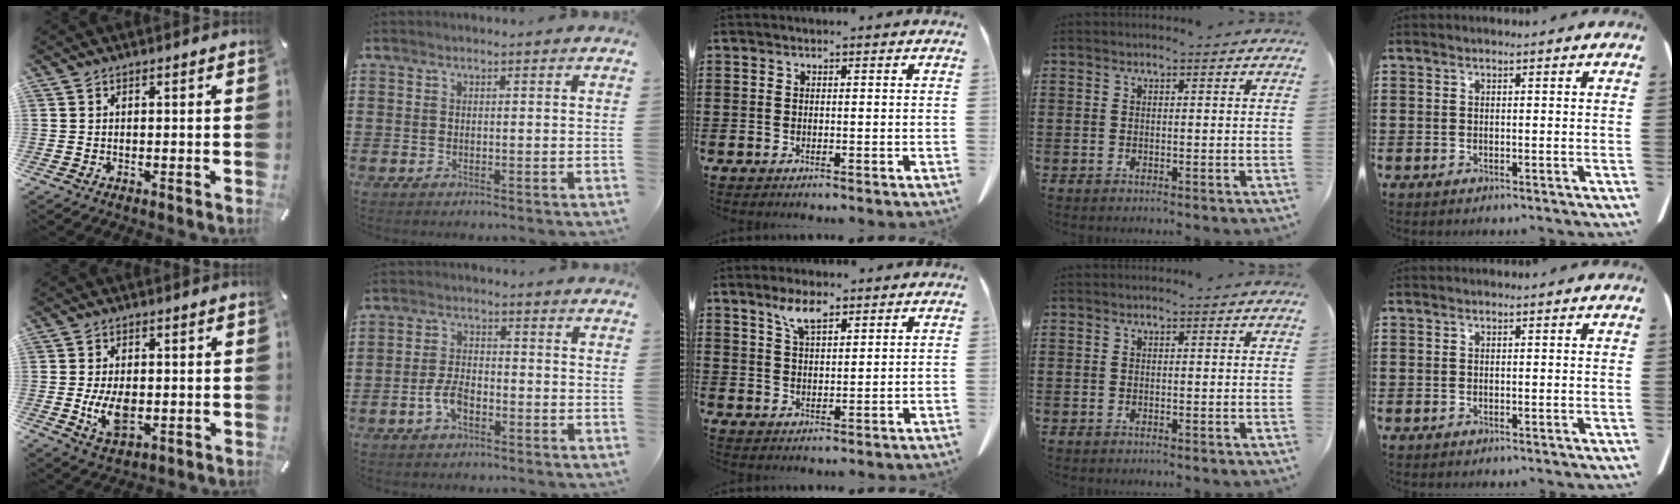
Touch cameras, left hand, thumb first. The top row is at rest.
{"thumb": {"total": 7.7, "force": [-0.9, 4.6, 6.1], "torque": [-0.136, -0.009, -0.019]}, "index": {"total": 4.5, "force": [-2.0, 2.2, 3.3], "torque": [-0.086, -0.003, -0.044]}, "middle": {"total": 5.2, "force": [3.5, 1.7, 3.5], "torque": [-0.077, 0.005, 0.063]}}